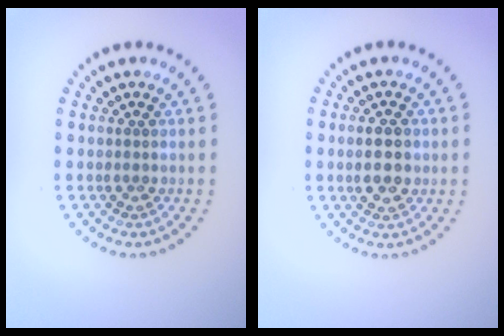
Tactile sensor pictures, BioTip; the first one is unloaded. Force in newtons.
{"total": 3.1, "press": 3.1, "slide": 0.1}